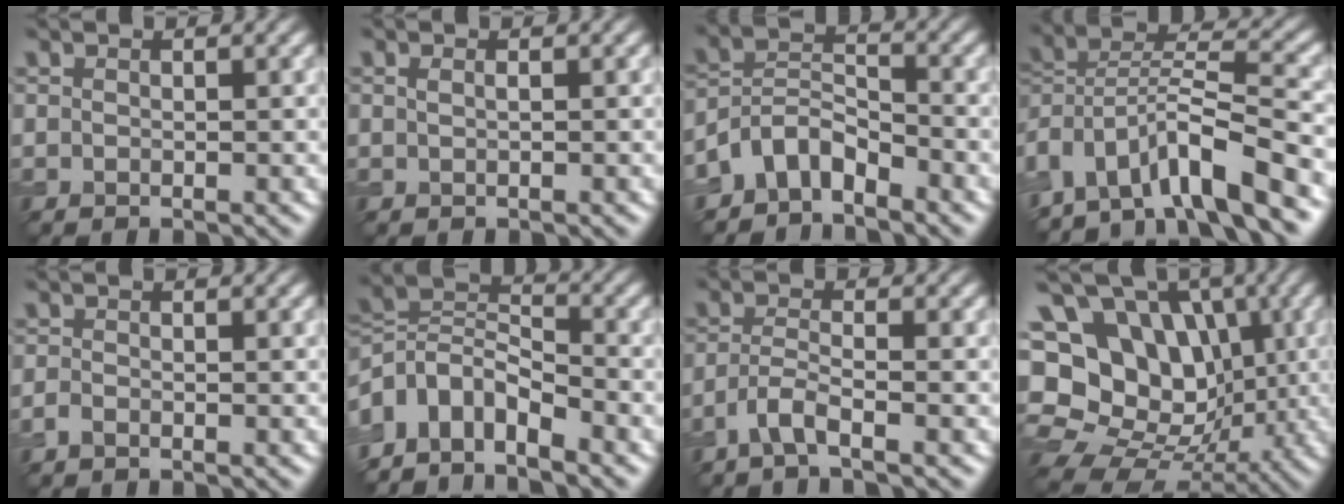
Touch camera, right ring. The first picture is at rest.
{"total": 0.5, "force": [0.3, 0.2, 0.4], "torque": [-0.010, 0.002, 0.005]}
{"total": 4.2, "force": [-3.3, 2.0, 1.7], "torque": [-0.027, 0.006, -0.075]}
{"total": 10.5, "force": [-7.5, 2.3, 7.0], "torque": [-0.104, 0.019, -0.135]}
{"total": 0.9, "force": [-0.8, 0.3, 0.3], "torque": [-0.007, -0.006, -0.017]}
{"total": 6.3, "force": [-4.4, 3.0, 3.4], "torque": [-0.055, 0.002, -0.097]}
{"total": 2.6, "force": [-1.6, 0.4, 2.0], "torque": [-0.041, 0.002, -0.042]}
{"total": 17.7, "force": [4.0, 14.6, 9.1], "torque": [-0.205, 0.045, 0.055]}